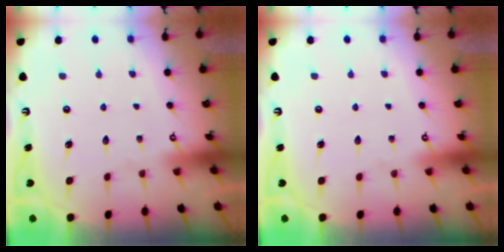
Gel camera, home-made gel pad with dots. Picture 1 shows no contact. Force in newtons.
{"total": 0.0}